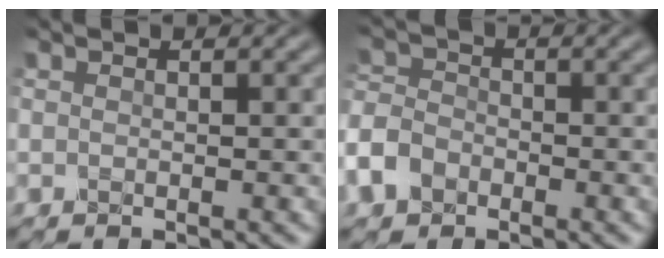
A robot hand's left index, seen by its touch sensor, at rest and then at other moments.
{"total": 4.4, "force": [-2.4, 3.1, 2.0], "torque": [-0.053, 0.000, -0.064]}